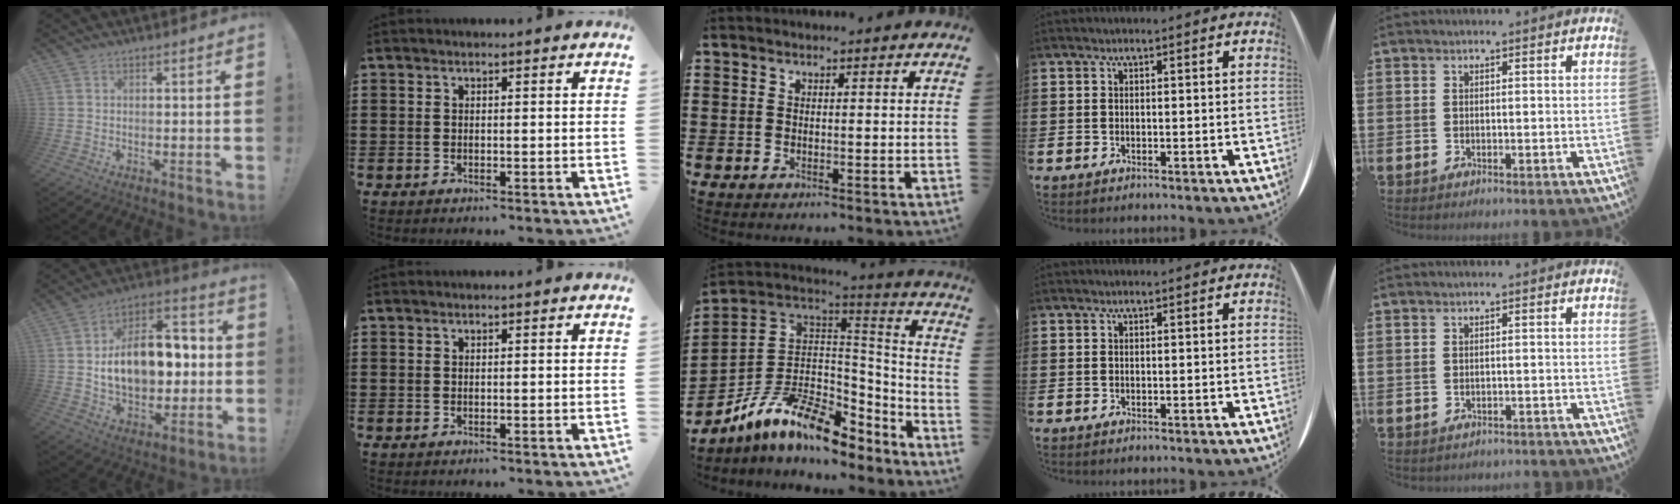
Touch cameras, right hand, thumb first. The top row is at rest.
{"thumb": {"total": 17.9, "force": [-0.3, 12.1, 13.2], "torque": [-0.217, 0.014, 0.003]}, "middle": {"total": 11.0, "force": [-7.3, 4.3, 7.0], "torque": [-0.154, 0.006, -0.146]}, "little": {"total": 0.6, "force": [-0.5, 0.1, 0.0], "torque": [-0.002, -0.002, -0.011]}}